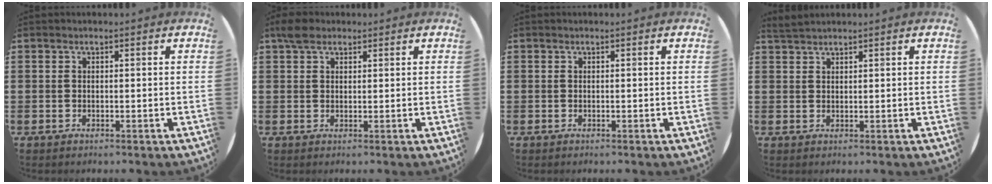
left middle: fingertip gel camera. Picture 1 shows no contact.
{"total": 2.4, "force": [1.8, 1.2, 1.1], "torque": [-0.016, 0.003, 0.032]}
{"total": 0.0}
{"total": 1.6, "force": [1.5, 0.0, 0.3], "torque": [-0.008, 0.001, 0.030]}